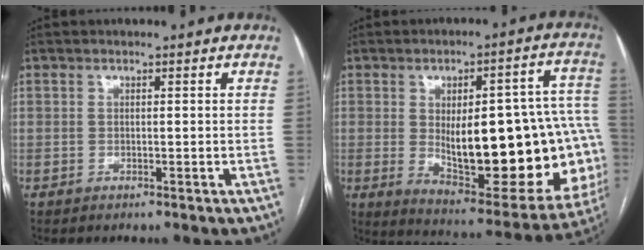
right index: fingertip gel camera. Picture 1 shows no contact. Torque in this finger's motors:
{"motor_torque": [1.70, -0.44, 1.02, 0.21]}